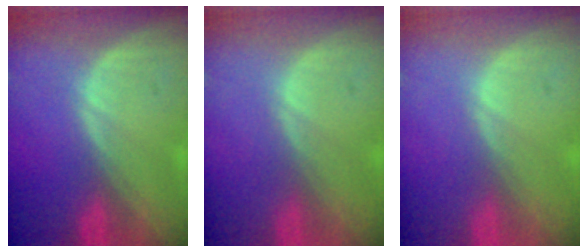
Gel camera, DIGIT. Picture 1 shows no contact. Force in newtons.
{"total": 0.0}
{"total": 0.0}